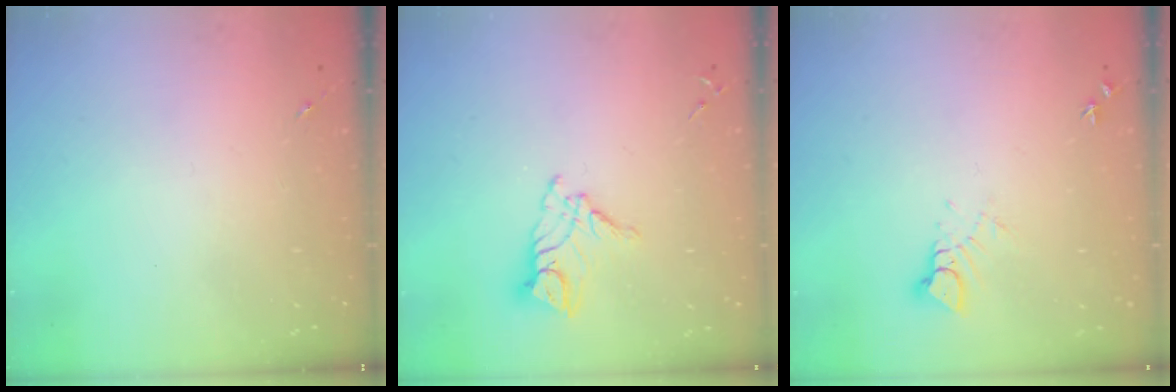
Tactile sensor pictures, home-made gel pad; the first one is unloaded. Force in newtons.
{"total": 10.7, "press": 10.6, "slide": 0.9}
{"total": 4.1, "press": 4.1, "slide": 0.2}